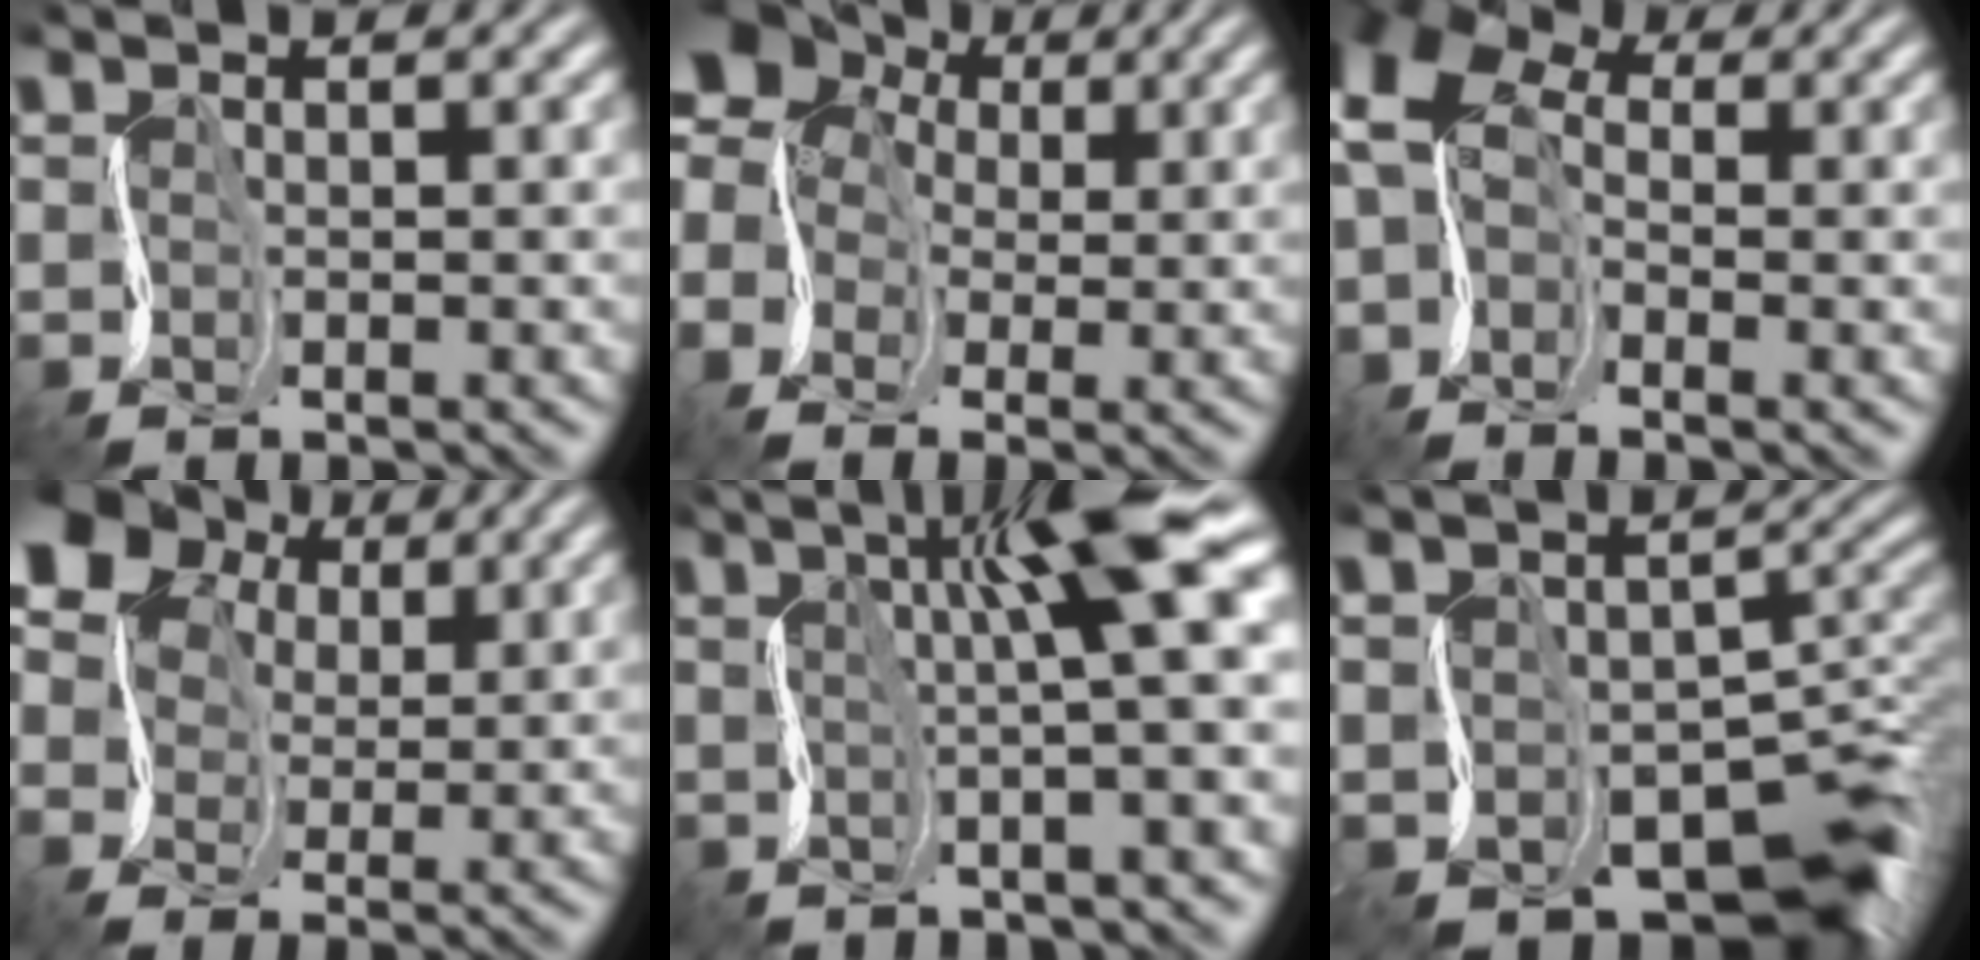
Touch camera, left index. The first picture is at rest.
{"total": 9.1, "force": [0.3, 7.6, 5.1], "torque": [-0.108, 0.021, -0.020]}
{"total": 7.5, "force": [0.1, 5.1, 5.5], "torque": [-0.111, 0.029, -0.020]}
{"total": 8.4, "force": [3.6, 6.2, 4.4], "torque": [-0.109, 0.032, 0.052]}
{"total": 8.6, "force": [2.6, 0.8, 8.1], "torque": [-0.100, 0.026, 0.030]}
{"total": 11.2, "force": [-7.2, 6.7, 5.4], "torque": [-0.048, -0.004, -0.088]}